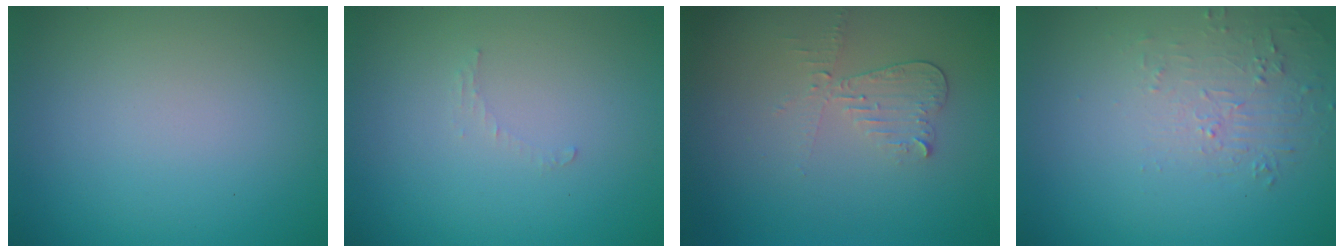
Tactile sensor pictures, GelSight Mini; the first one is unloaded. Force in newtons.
{"total": 0.7, "press": 0.7, "slide": 0.1}
{"total": 2.1, "press": 2.0, "slide": 0.5}
{"total": 1.7, "press": 0.5, "slide": 1.7}